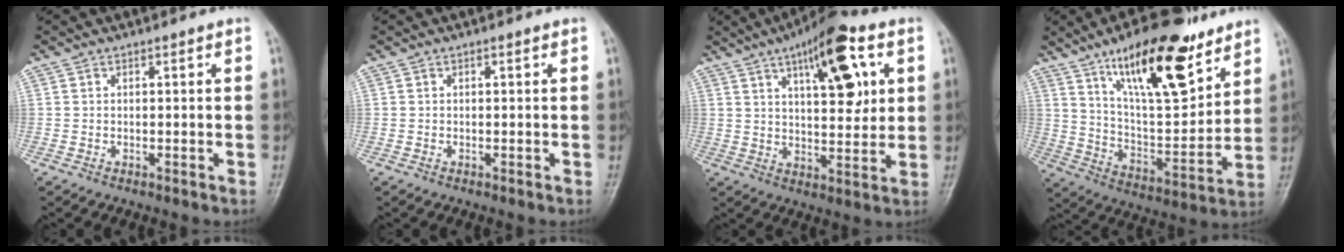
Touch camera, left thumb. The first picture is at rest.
{"total": 0.0}
{"total": 15.0, "force": [6.1, 5.6, 12.6], "torque": [-0.161, -0.013, 0.088]}
{"total": 21.7, "force": [13.2, 7.5, 15.4], "torque": [-0.213, -0.066, 0.230]}